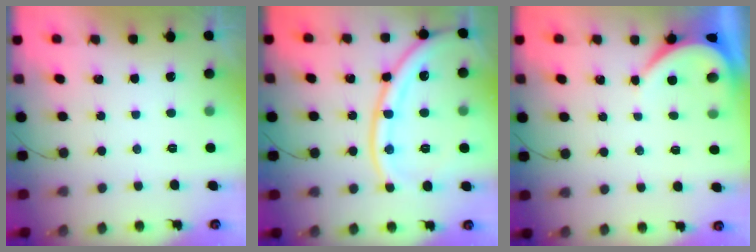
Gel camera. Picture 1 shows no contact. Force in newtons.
{"total": 17.8, "press": 17.7, "slide": 1.8}
{"total": 4.0, "press": 3.9, "slide": 0.6}